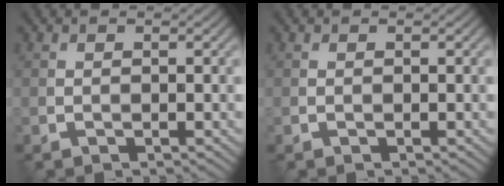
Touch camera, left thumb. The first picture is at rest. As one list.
[{"total": 0.0}]